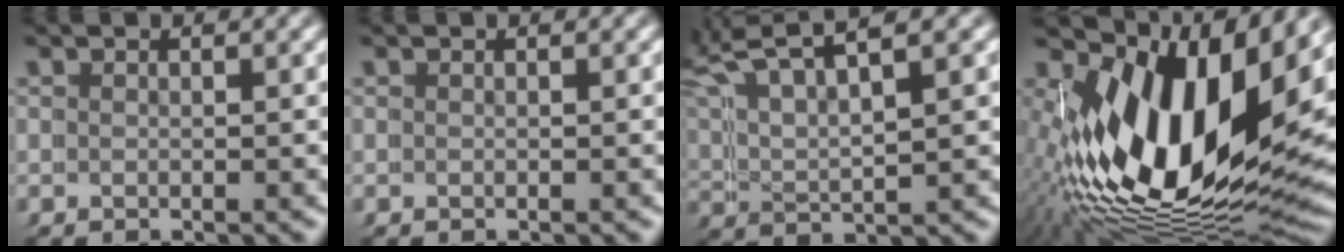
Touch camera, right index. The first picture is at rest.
{"total": 0.0}
{"total": 5.6, "force": [3.6, 3.1, 2.9], "torque": [-0.081, -0.012, 0.063]}
{"total": 17.1, "force": [0.1, 9.9, 14.0], "torque": [-0.258, -0.046, 0.029]}